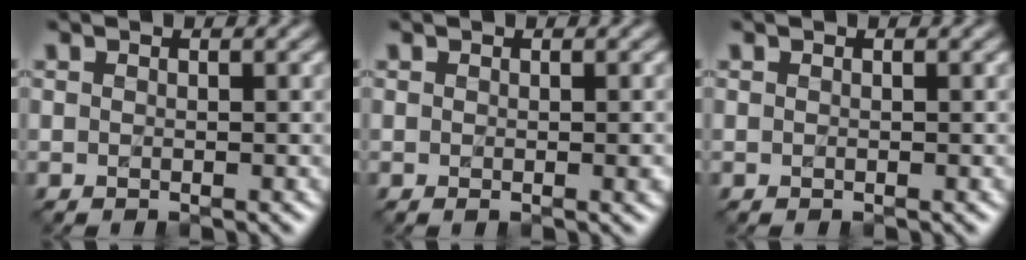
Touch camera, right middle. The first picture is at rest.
{"total": 0.9, "force": [-0.1, 0.1, 0.9], "torque": [-0.010, -0.003, 0.000]}
{"total": 0.0}